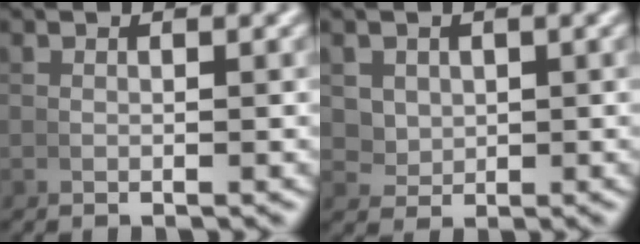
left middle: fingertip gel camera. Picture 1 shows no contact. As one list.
[{"total": 2.3, "force": [0.7, 2.0, 1.0], "torque": [-0.028, -0.013, 0.028]}]